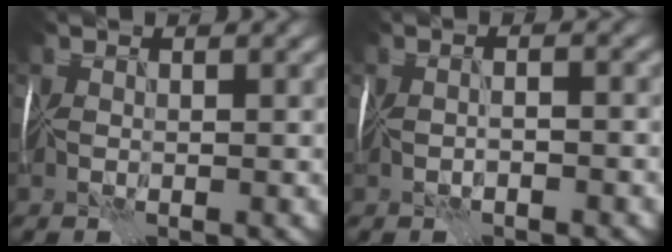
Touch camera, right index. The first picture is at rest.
{"total": 1.7, "force": [-1.1, 0.1, 1.3], "torque": [-0.014, 0.004, -0.016]}